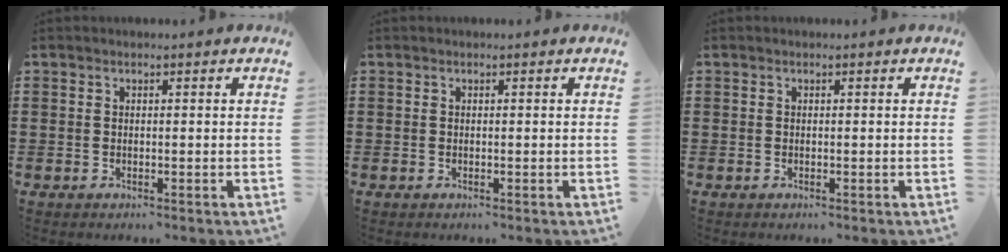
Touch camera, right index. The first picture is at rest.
{"total": 0.0}
{"total": 0.0}